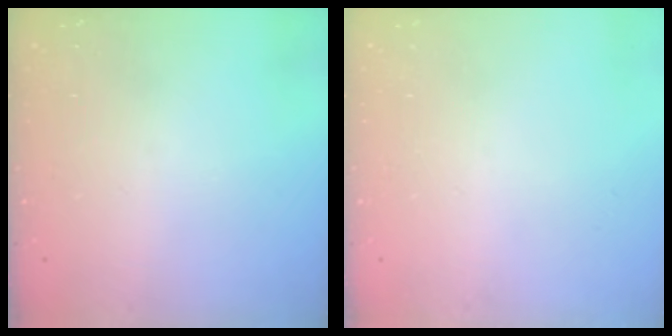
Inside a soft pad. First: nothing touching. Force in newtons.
{"total": 0.0}